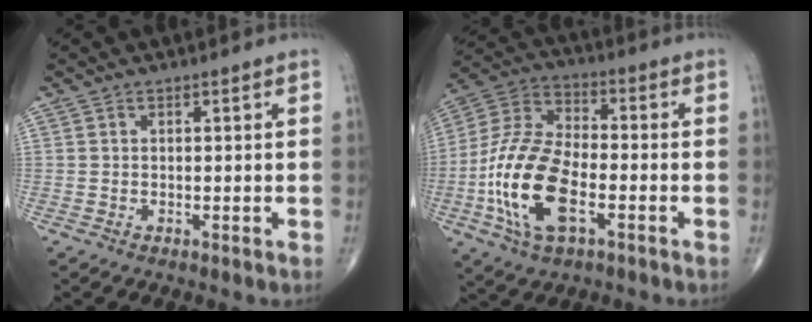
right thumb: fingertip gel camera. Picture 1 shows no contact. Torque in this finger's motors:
{"motor_torque": [0.26, 0.85, 1.83, -0.24, 0.23]}